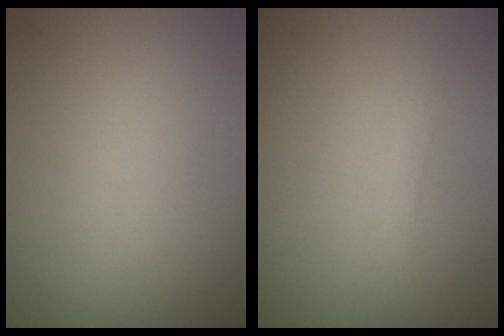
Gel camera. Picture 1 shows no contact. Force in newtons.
{"total": 0.6, "press": 0.6, "slide": 0.1}